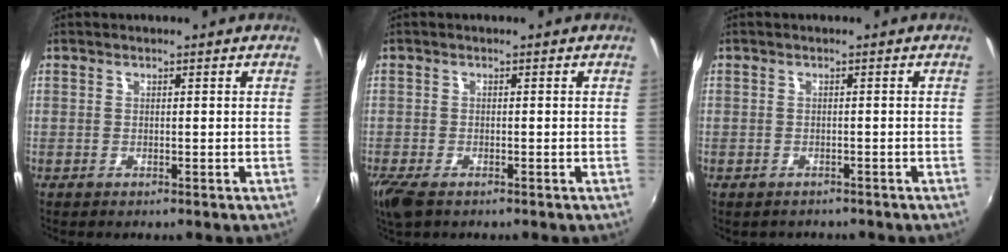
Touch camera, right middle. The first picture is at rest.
{"total": 4.6, "force": [-3.1, 1.8, 2.9], "torque": [-0.070, -0.020, -0.060]}
{"total": 1.6, "force": [-1.3, 1.0, 0.2], "torque": [-0.008, -0.004, -0.018]}